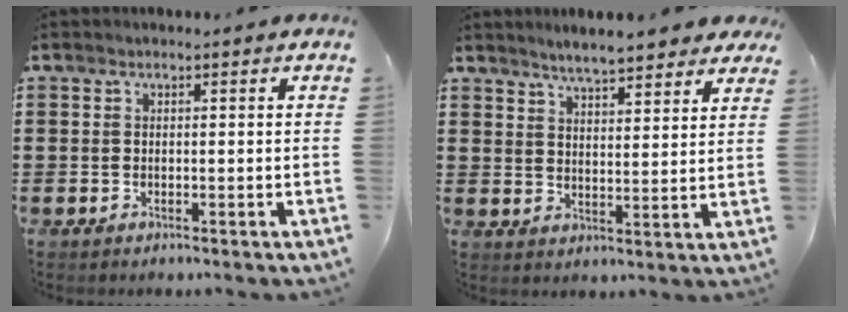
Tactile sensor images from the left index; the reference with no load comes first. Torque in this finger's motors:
{"motor_torque": [2.14, 0.00, 0.87, 0.11]}